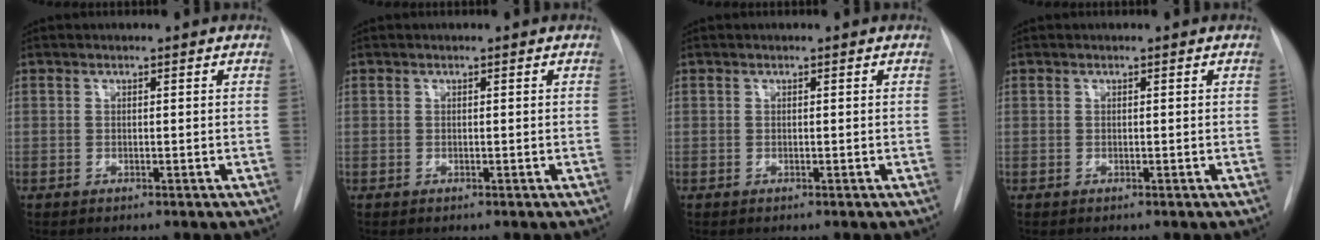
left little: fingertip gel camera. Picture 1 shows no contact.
{"total": 0.0}
{"total": 0.0}
{"total": 0.0}